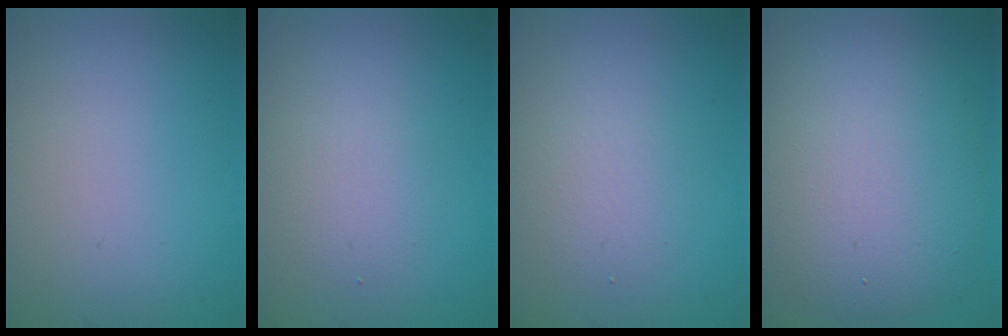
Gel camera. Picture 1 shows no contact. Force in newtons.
{"total": 2.2, "press": 2.2, "slide": 0.2}
{"total": 2.4, "press": 2.4, "slide": 0.2}
{"total": 10.1, "press": 10.1, "slide": 0.7}